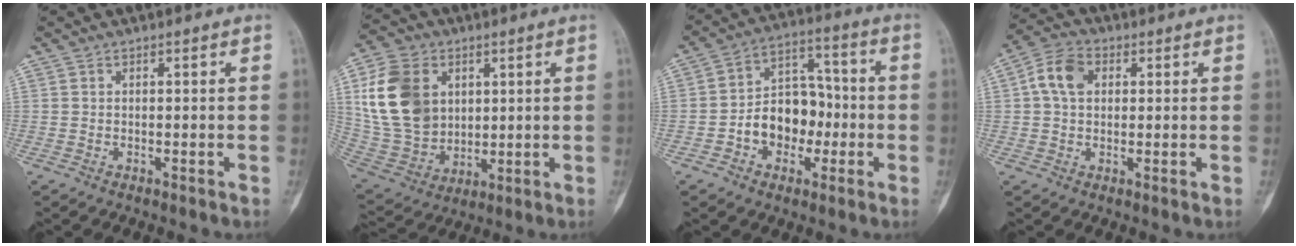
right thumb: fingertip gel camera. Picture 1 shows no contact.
{"total": 17.6, "force": [4.5, 13.2, 10.7], "torque": [-0.188, -0.007, 0.097]}
{"total": 12.0, "force": [-2.7, 8.9, 7.6], "torque": [-0.076, 0.050, -0.049]}
{"total": 7.1, "force": [1.5, 5.1, 4.7], "torque": [-0.083, 0.015, 0.021]}